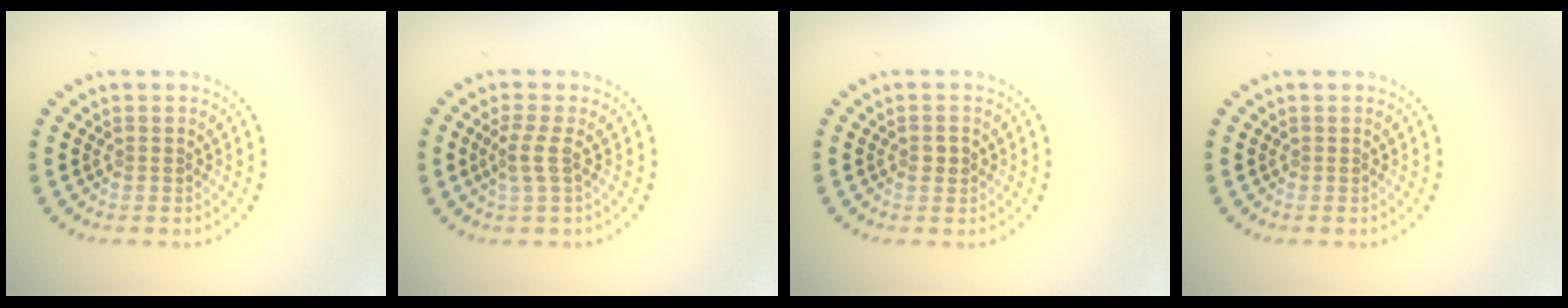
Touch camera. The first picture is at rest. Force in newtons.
{"total": 1.7, "press": 1.3, "slide": 1.1}
{"total": 1.0, "press": 1.0, "slide": 0.1}
{"total": 0.0}